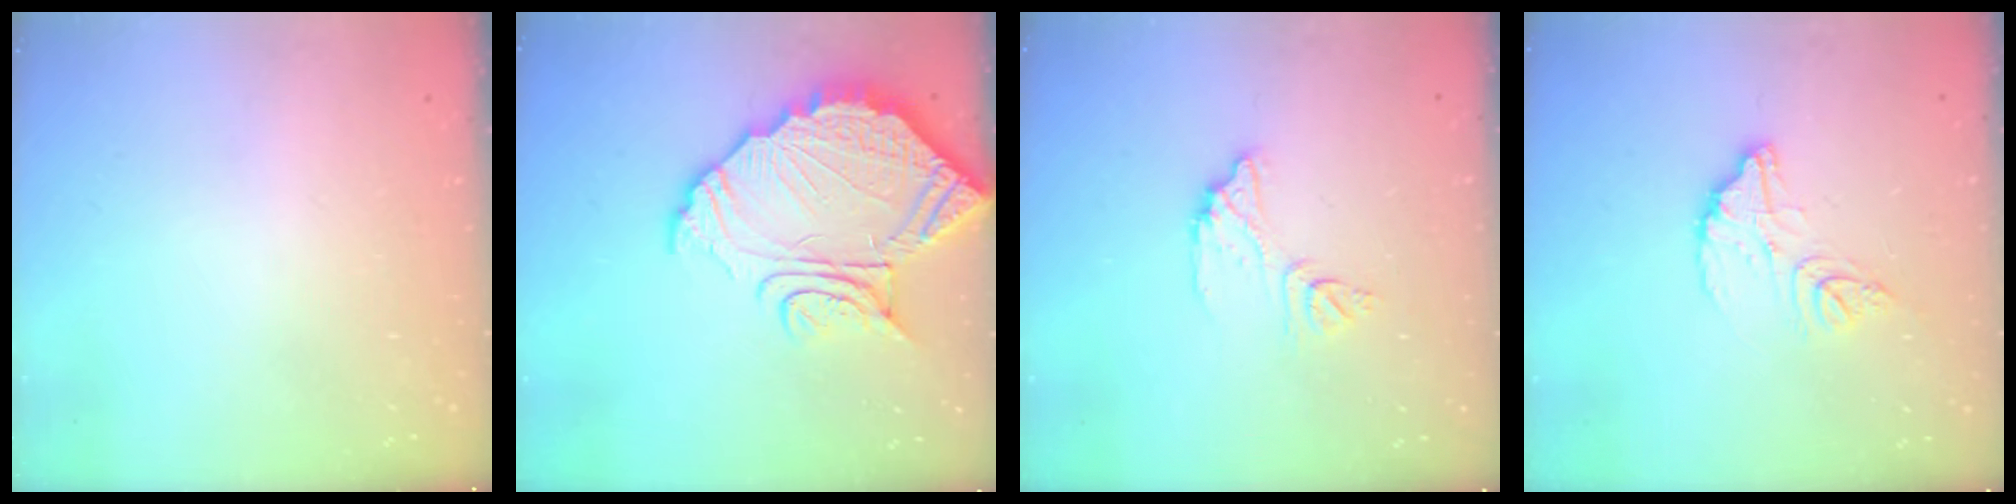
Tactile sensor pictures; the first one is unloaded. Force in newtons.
{"total": 16.9, "press": 16.8, "slide": 1.5}
{"total": 9.5, "press": 9.5, "slide": 0.7}
{"total": 12.3, "press": 12.3, "slide": 1.1}